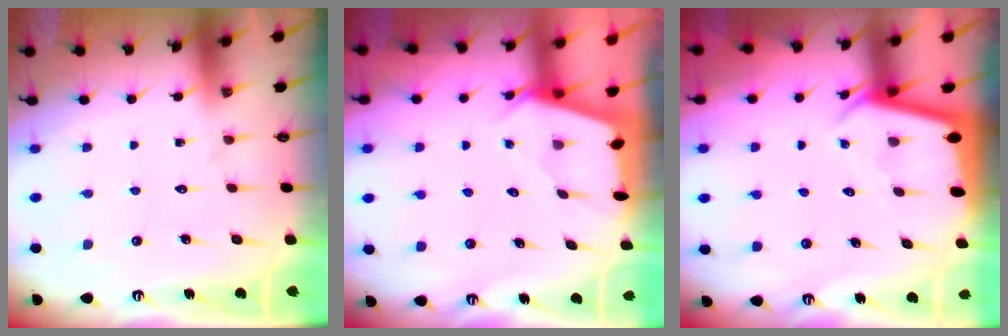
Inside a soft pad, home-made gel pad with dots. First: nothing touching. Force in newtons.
{"total": 2.4, "press": 2.4, "slide": 0.3}
{"total": 2.4, "press": 2.4, "slide": 0.3}